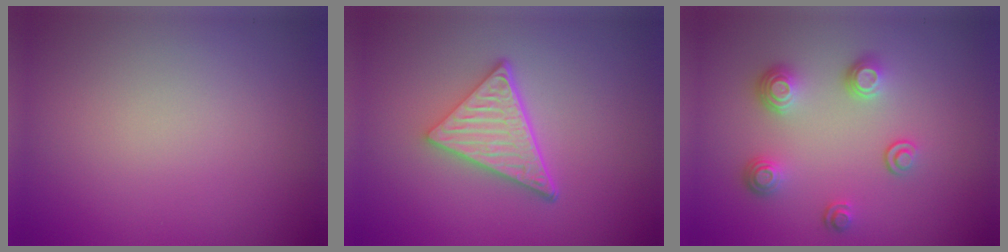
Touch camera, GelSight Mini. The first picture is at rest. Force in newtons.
{"total": 4.9, "press": 3.5, "slide": 3.5}
{"total": 3.2, "press": 2.5, "slide": 1.9}